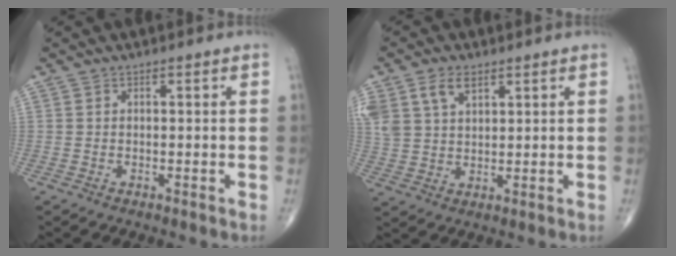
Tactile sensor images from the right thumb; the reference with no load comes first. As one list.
[{"total": 9.5, "force": [4.8, 5.9, 5.7], "torque": [-0.121, -0.006, 0.098]}]